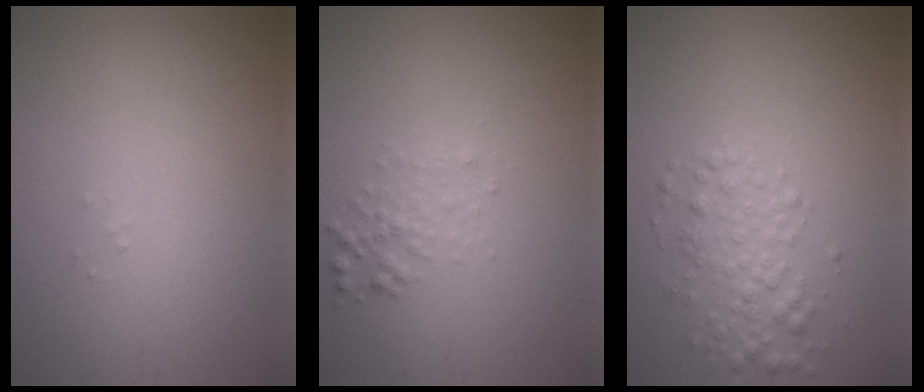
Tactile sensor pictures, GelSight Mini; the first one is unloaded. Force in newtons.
{"total": 1.5, "press": 1.5, "slide": 0.1}
{"total": 2.8, "press": 2.8, "slide": 0.1}